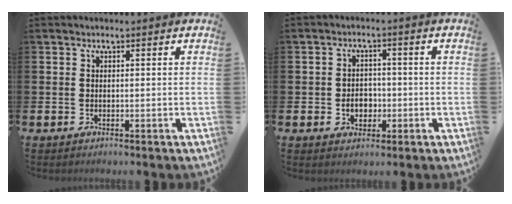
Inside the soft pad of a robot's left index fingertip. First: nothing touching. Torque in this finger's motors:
{"motor_torque": [0.60, 0.08, 0.08, 0.07]}